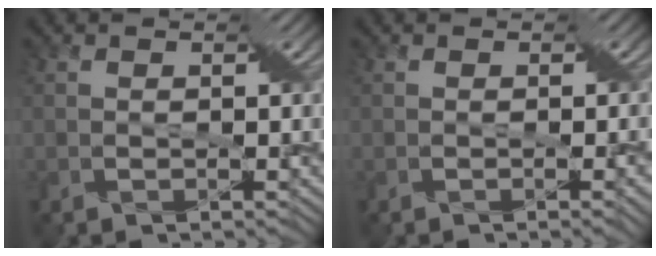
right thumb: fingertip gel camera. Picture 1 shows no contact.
{"total": 2.3, "force": [-0.6, 0.8, 2.1], "torque": [-0.020, -0.003, -0.007]}